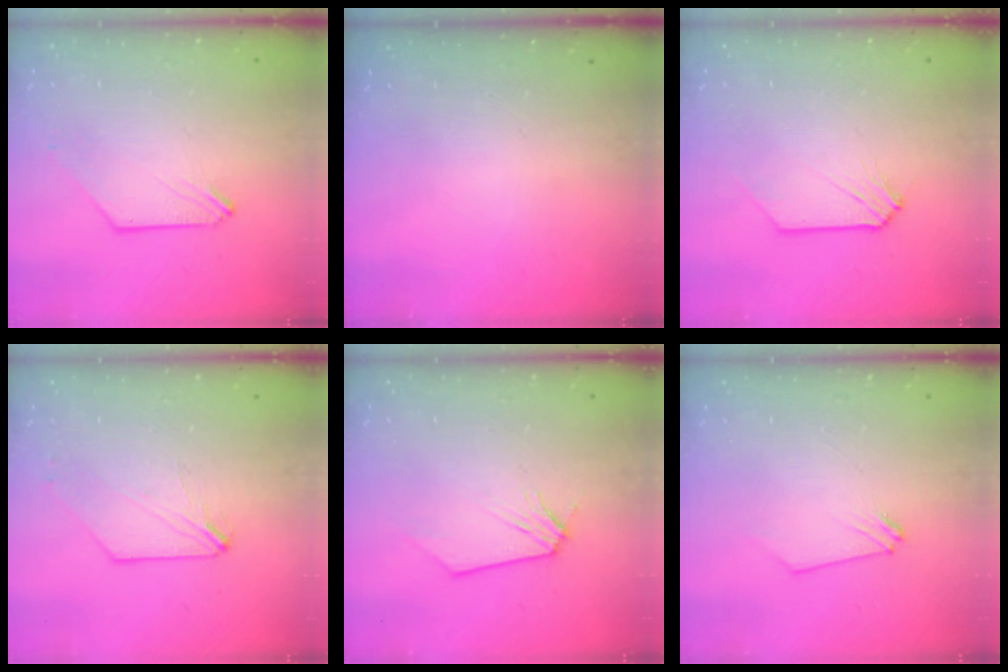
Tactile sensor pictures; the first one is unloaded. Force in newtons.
{"total": 0.0}
{"total": 0.0}
{"total": 1.4, "press": 1.4, "slide": 0.2}
{"total": 0.0}
{"total": 0.0}